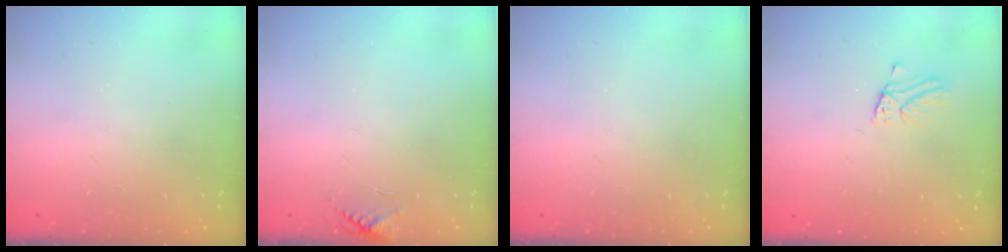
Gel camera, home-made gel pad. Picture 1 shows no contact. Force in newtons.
{"total": 7.0, "press": 6.9, "slide": 0.6}
{"total": 0.0}
{"total": 2.8, "press": 2.7, "slide": 0.3}